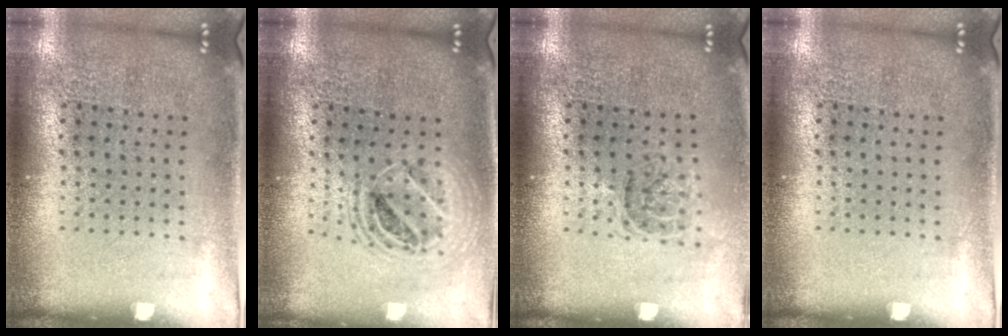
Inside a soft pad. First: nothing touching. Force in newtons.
{"total": 1.8, "press": 1.5, "slide": 1.0}
{"total": 1.1, "press": 1.1, "slide": 0.4}
{"total": 0.0}